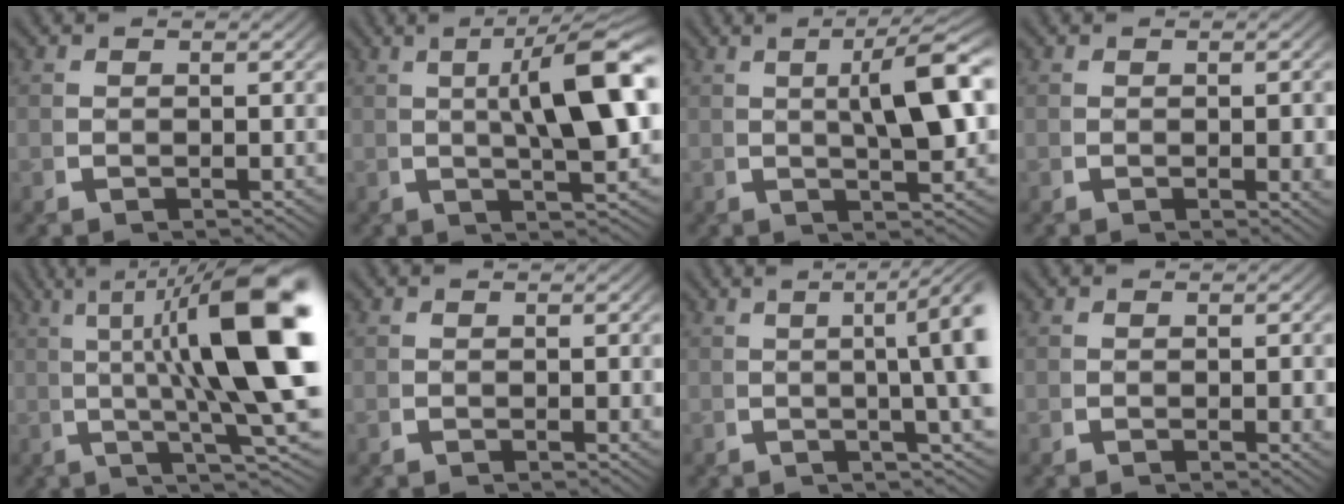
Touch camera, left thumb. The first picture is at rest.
{"total": 10.4, "force": [1.7, 3.2, 9.8], "torque": [-0.132, 0.011, 0.023]}
{"total": 7.5, "force": [1.4, 2.1, 7.1], "torque": [-0.103, 0.012, 0.020]}
{"total": 1.5, "force": [0.1, 0.5, 1.4], "torque": [-0.023, -0.005, 0.000]}
{"total": 14.5, "force": [2.6, 5.2, 13.3], "torque": [-0.181, -0.013, 0.035]}
{"total": 0.6, "force": [0.2, 0.3, 0.5], "torque": [-0.008, -0.003, 0.002]}
{"total": 10.0, "force": [2.6, 3.8, 8.9], "torque": [-0.090, 0.033, 0.017]}
{"total": 1.0, "force": [0.1, 0.3, 0.9], "torque": [-0.015, -0.003, 0.000]}